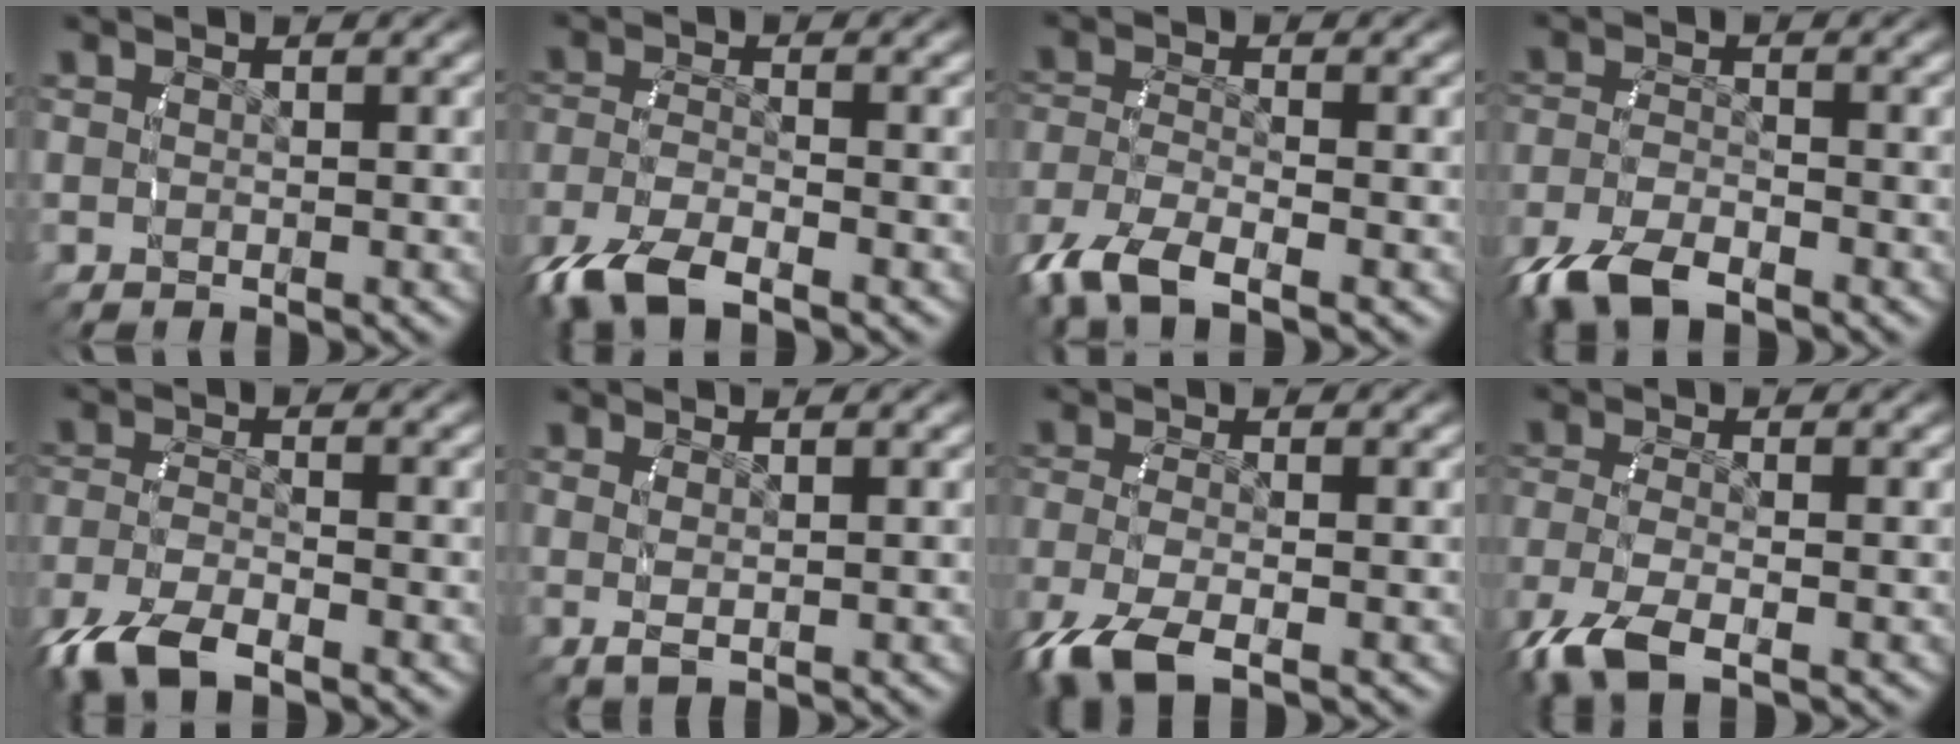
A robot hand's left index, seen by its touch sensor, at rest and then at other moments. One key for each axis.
{"total": 6.3, "fx": -3.4, "fy": 3.5, "fz": 3.9, "tx": -0.106, "ty": -0.037, "tz": -0.036}
{"total": 6.3, "fx": -3.0, "fy": 4.0, "fz": 3.9, "tx": -0.110, "ty": -0.040, "tz": -0.028}
{"total": 4.8, "fx": -3.0, "fy": 2.4, "fz": 3.0, "tx": -0.075, "ty": -0.021, "tz": -0.037}
{"total": 5.7, "fx": -3.3, "fy": 3.1, "fz": 3.6, "tx": -0.096, "ty": -0.032, "tz": -0.036}
{"total": 1.3, "fx": 0.3, "fy": -0.1, "fz": 1.3, "tx": -0.038, "ty": -0.012, "tz": 0.018}
{"total": 5.3, "fx": -2.7, "fy": 2.6, "fz": 3.7, "tx": -0.101, "ty": -0.033, "tz": -0.024}
{"total": 5.4, "fx": -2.4, "fy": 2.8, "fz": 3.9, "tx": -0.108, "ty": -0.039, "tz": -0.015}